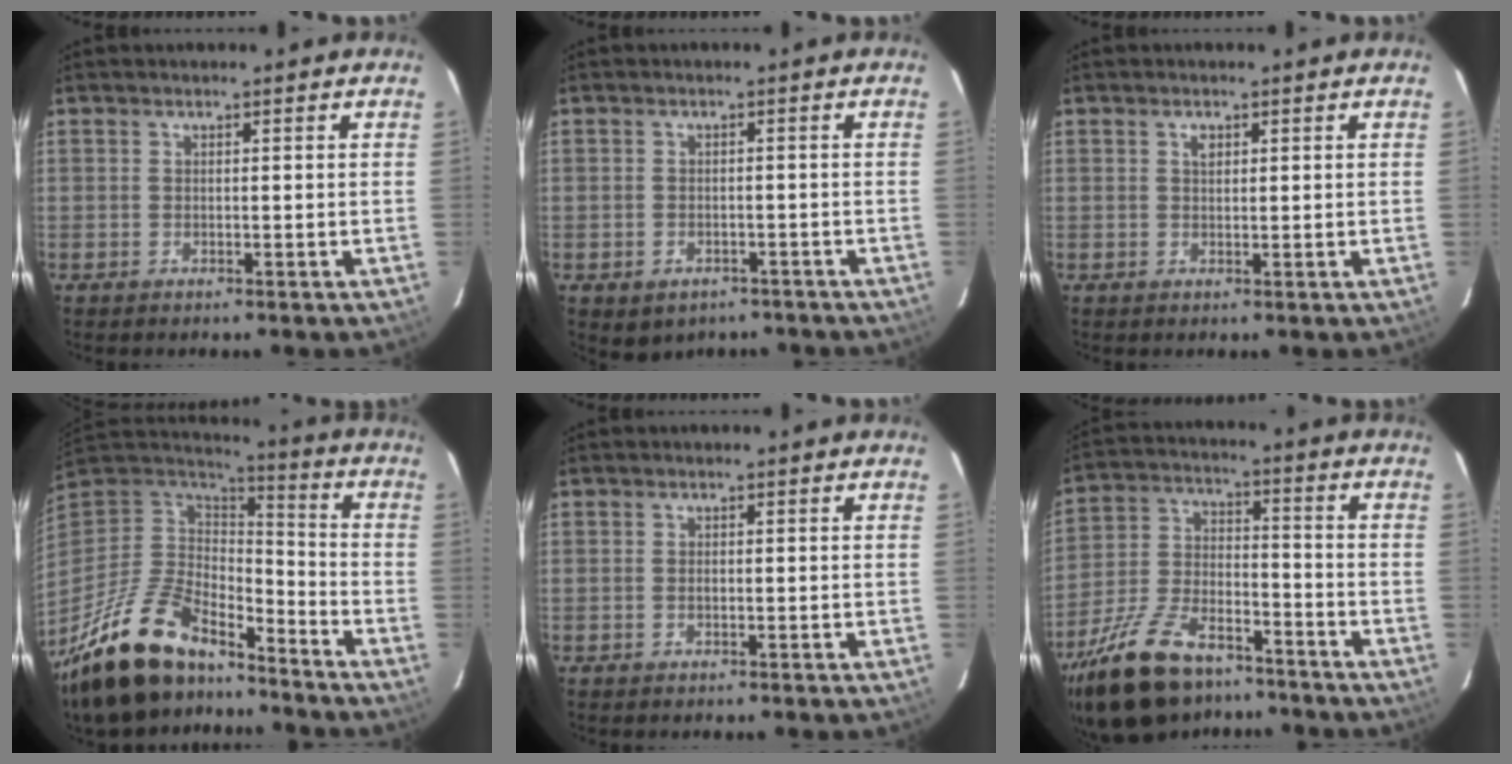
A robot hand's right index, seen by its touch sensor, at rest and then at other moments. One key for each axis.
{"total": 6.0, "fx": -3.9, "fy": 4.0, "fz": 2.2, "tx": -0.044, "ty": -0.001, "tz": -0.037}
{"total": 1.3, "fx": 0.6, "fy": 0.9, "fz": 0.8, "tx": -0.013, "ty": 0.004, "tz": 0.011}
{"total": 23.2, "fx": -17.0, "fy": 9.5, "fz": 12.5, "tx": -0.262, "ty": -0.018, "tz": -0.295}
{"total": 0.5, "fx": -0.1, "fy": 0.4, "fz": 0.3, "tx": -0.003, "ty": 0.000, "tz": -0.002}
{"total": 21.5, "fx": -15.6, "fy": 9.6, "fz": 11.3, "tx": -0.240, "ty": -0.009, "tz": -0.264}